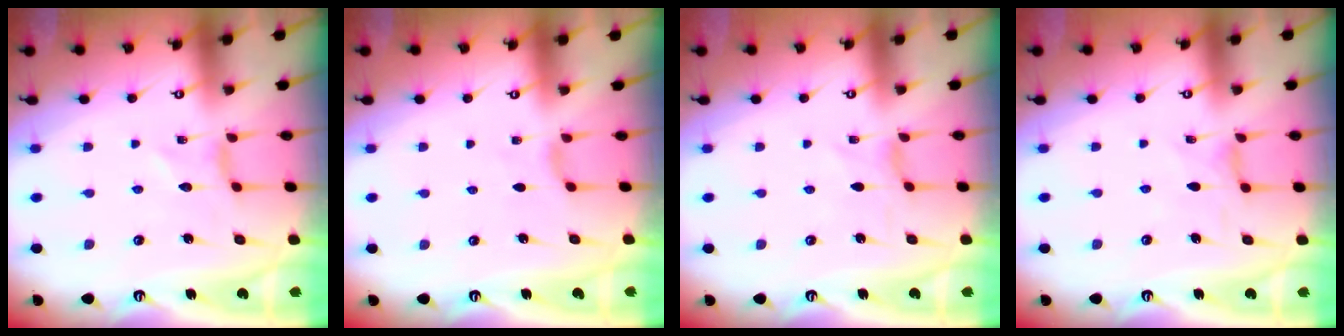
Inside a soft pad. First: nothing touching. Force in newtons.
{"total": 1.8, "press": 1.7, "slide": 0.5}
{"total": 0.0}
{"total": 0.7, "press": 0.6, "slide": 0.4}